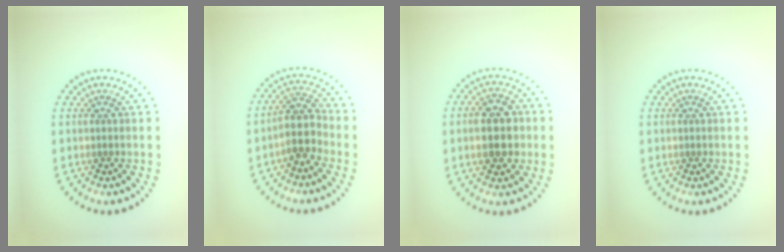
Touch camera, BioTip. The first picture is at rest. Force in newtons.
{"total": 3.0, "press": 2.6, "slide": 1.6}
{"total": 4.6, "press": 4.6, "slide": 0.3}
{"total": 0.0}